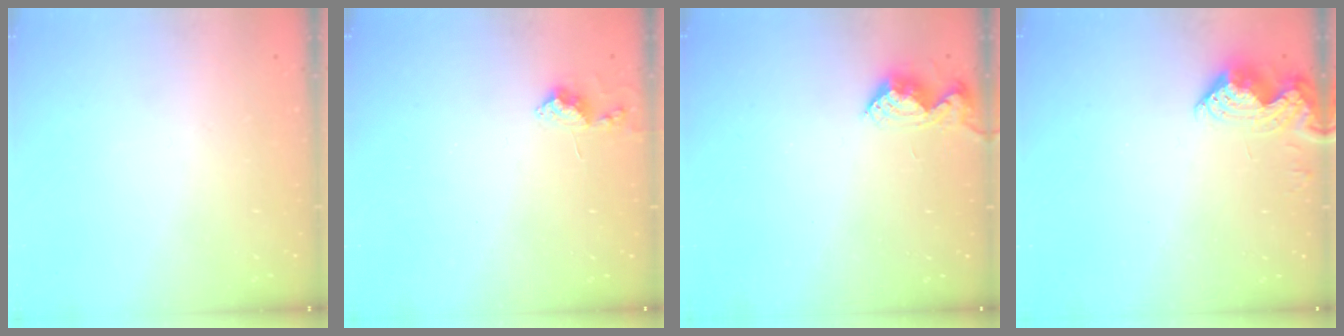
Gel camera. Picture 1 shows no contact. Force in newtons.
{"total": 7.4, "press": 7.4, "slide": 0.7}
{"total": 8.7, "press": 8.7, "slide": 0.5}
{"total": 9.2, "press": 9.2, "slide": 0.4}